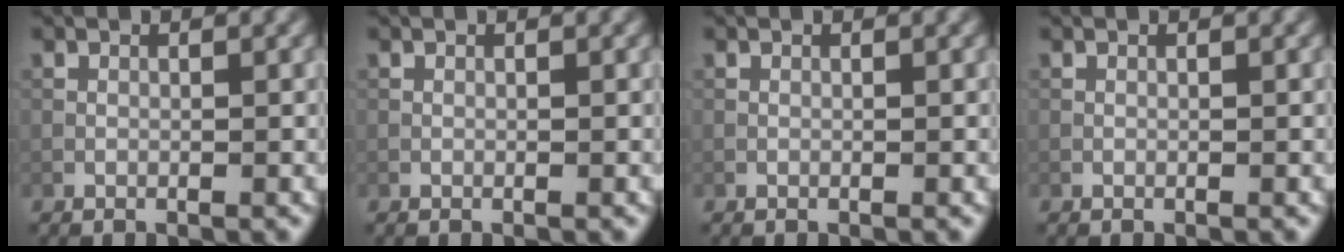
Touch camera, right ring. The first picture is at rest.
{"total": 0.0}
{"total": 0.0}
{"total": 0.0}